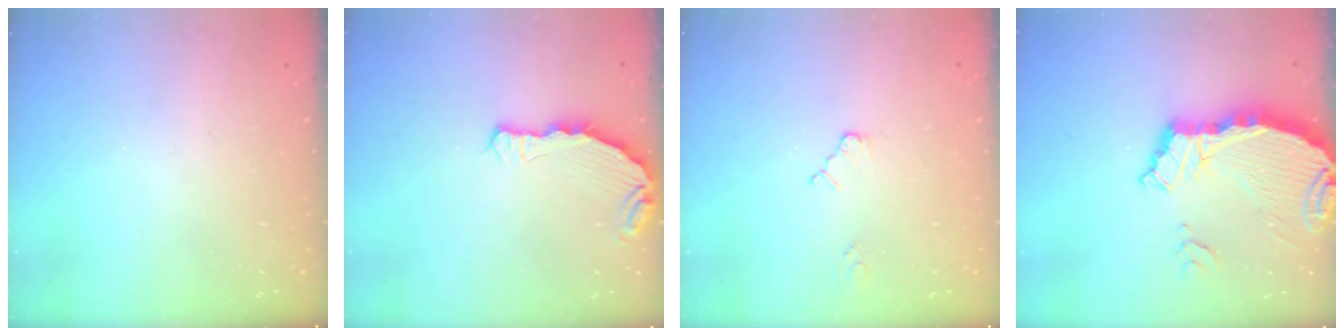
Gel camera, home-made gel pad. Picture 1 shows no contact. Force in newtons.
{"total": 7.3, "press": 5.8, "slide": 4.4}
{"total": 1.9, "press": 1.9, "slide": 0.3}
{"total": 7.5, "press": 7.5, "slide": 0.7}